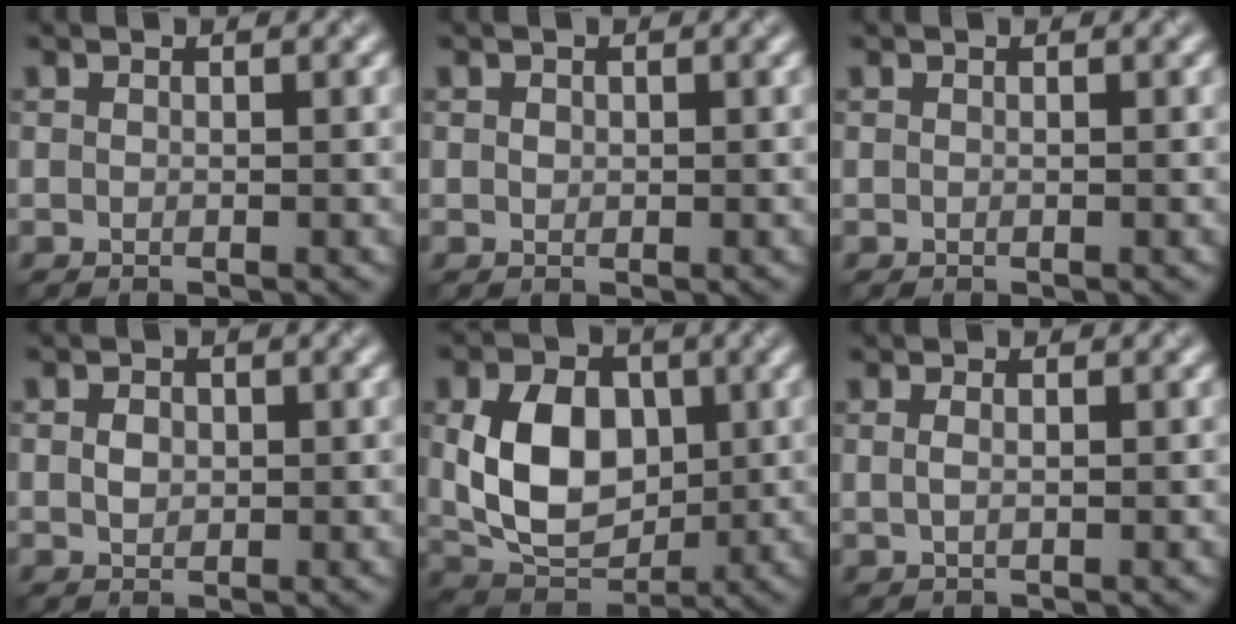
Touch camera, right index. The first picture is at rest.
{"total": 0.6, "force": [0.1, 0.5, 0.2], "torque": [-0.003, -0.001, 0.002]}
{"total": 0.0}
{"total": 1.4, "force": [0.2, 1.1, 0.9], "torque": [-0.016, 0.001, 0.002]}
{"total": 8.3, "force": [0.8, 5.9, 5.8], "torque": [-0.115, -0.004, 0.015]}
{"total": 0.9, "force": [0.2, 0.3, 0.8], "torque": [-0.017, 0.002, 0.004]}